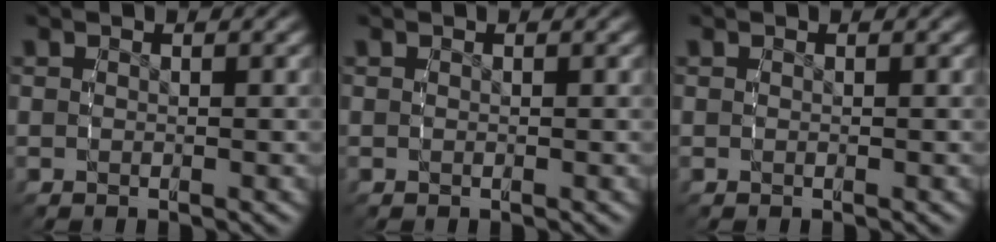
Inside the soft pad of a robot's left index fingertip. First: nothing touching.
{"total": 0.0}
{"total": 0.0}